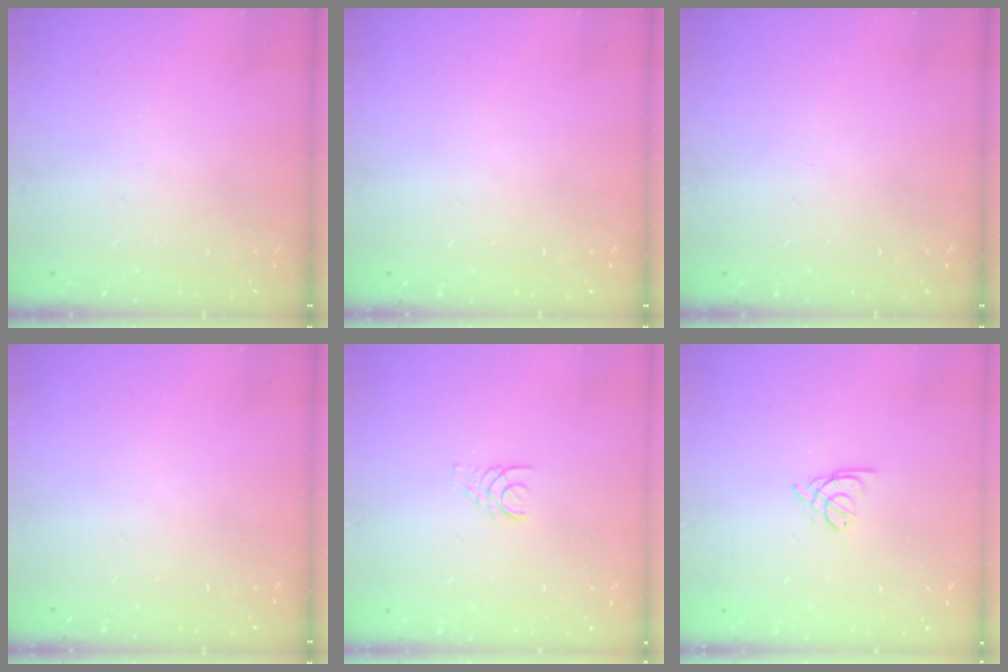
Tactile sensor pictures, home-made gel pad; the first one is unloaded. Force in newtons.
{"total": 0.0}
{"total": 0.0}
{"total": 0.0}
{"total": 1.7, "press": 1.7, "slide": 0.2}
{"total": 2.5, "press": 2.5, "slide": 0.7}